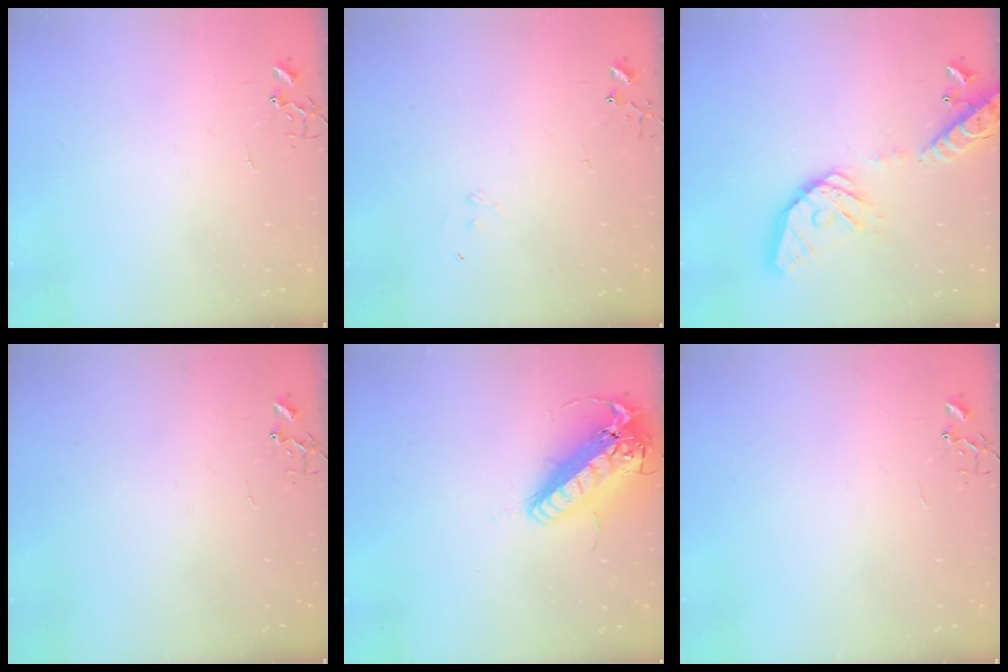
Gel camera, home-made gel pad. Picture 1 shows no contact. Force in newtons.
{"total": 6.8, "press": 6.8, "slide": 0.5}
{"total": 19.5, "press": 19.2, "slide": 3.3}
{"total": 0.0}
{"total": 21.1, "press": 20.8, "slide": 3.7}
{"total": 0.0}